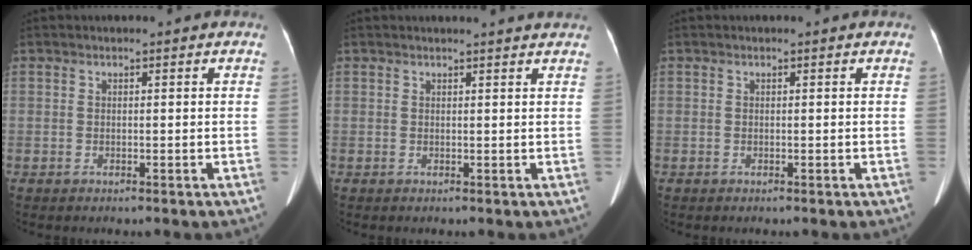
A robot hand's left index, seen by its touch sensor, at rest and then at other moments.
{"total": 4.3, "force": [4.1, -0.2, 1.3], "torque": [-0.016, 0.009, 0.036]}
{"total": 0.0}